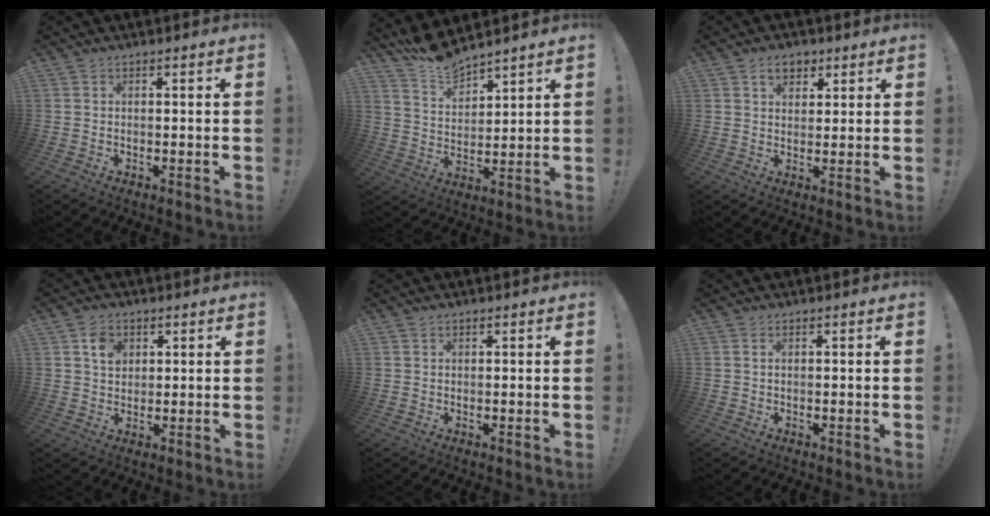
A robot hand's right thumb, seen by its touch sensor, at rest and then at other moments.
{"total": 8.7, "force": [8.4, 1.8, 1.5], "torque": [-0.042, -0.064, 0.161]}
{"total": 5.3, "force": [2.8, 3.7, 2.6], "torque": [-0.035, -0.002, 0.049]}
{"total": 5.7, "force": [2.6, 4.4, 2.7], "torque": [-0.037, -0.004, 0.046]}
{"total": 0.6, "force": [0.4, 0.4, 0.2], "torque": [-0.001, -0.002, 0.008]}
{"total": 0.5, "force": [0.2, 0.0, 0.5], "torque": [-0.015, 0.002, 0.004]}